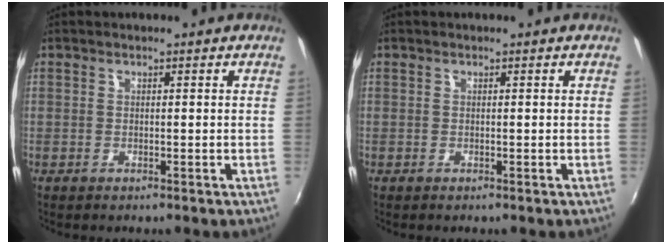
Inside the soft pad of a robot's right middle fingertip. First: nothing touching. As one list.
[{"total": 0.0}]